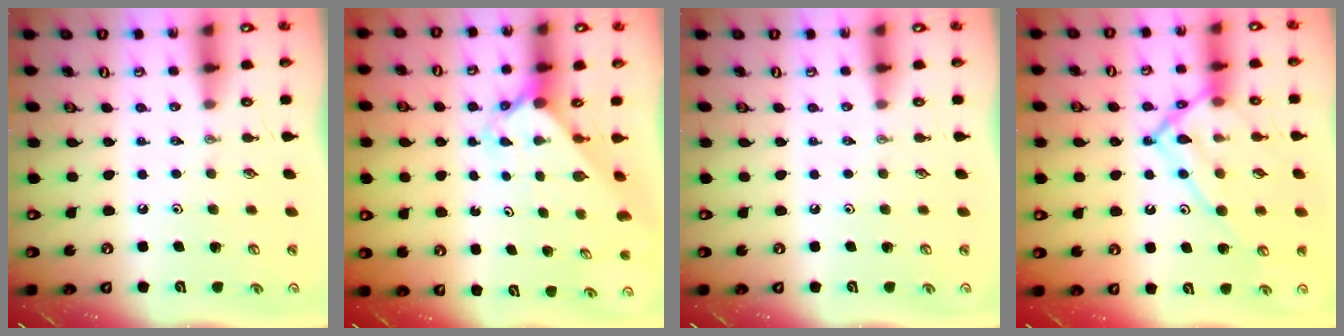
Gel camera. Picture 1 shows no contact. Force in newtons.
{"total": 2.4, "press": 2.3, "slide": 0.3}
{"total": 0.0}
{"total": 16.0, "press": 15.9, "slide": 1.5}